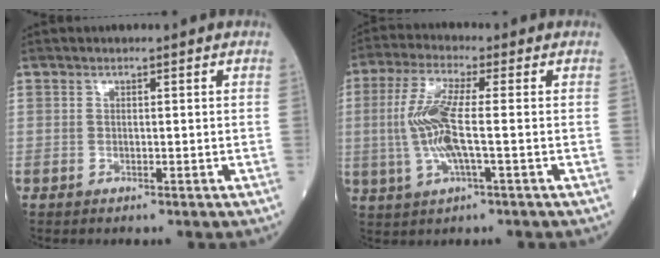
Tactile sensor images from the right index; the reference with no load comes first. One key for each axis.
{"total": 8.8, "fx": -0.4, "fy": 1.3, "fz": 8.7, "tx": -0.193, "ty": 0.003, "tz": -0.012}